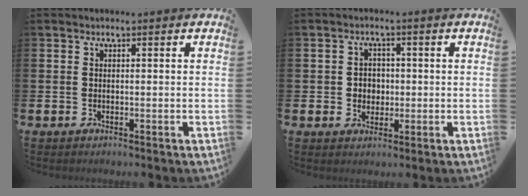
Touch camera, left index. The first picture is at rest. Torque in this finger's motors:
{"motor_torque": [0.41, -0.01, 0.05, 0.05]}